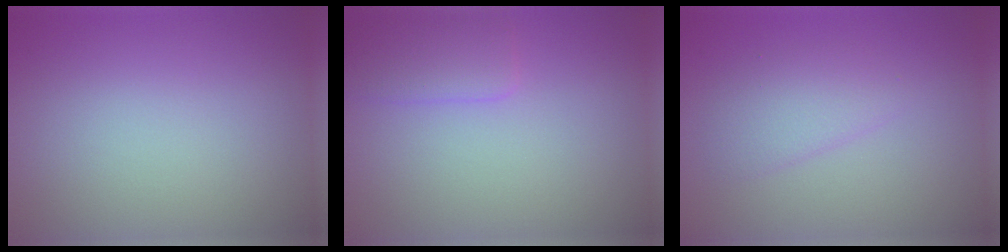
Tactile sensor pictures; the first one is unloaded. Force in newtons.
{"total": 2.4, "press": 2.4, "slide": 0.1}
{"total": 2.1, "press": 2.1, "slide": 0.1}